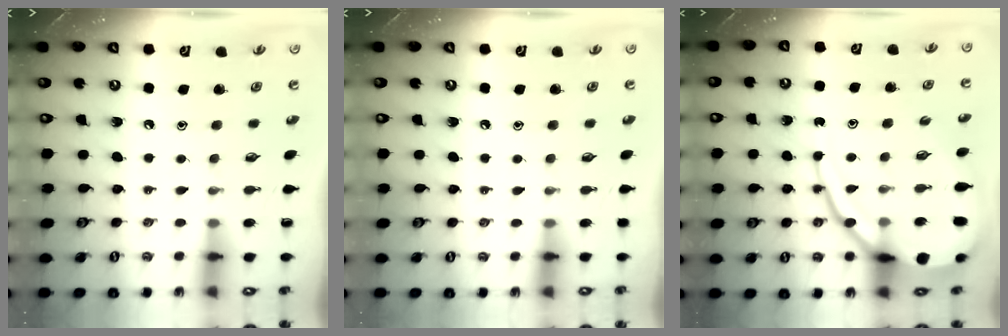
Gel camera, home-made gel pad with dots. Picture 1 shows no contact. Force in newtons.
{"total": 3.7, "press": 3.6, "slide": 0.6}
{"total": 16.7, "press": 16.6, "slide": 1.6}